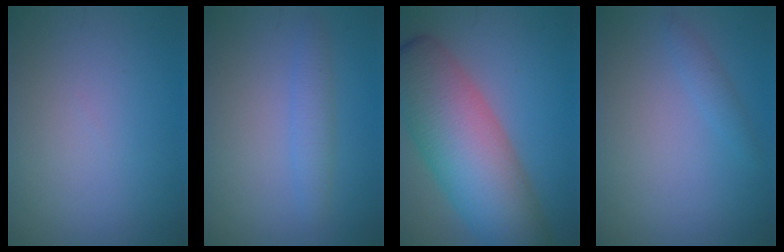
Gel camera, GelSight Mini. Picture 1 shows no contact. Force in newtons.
{"total": 1.9, "press": 1.9, "slide": 0.1}
{"total": 11.7, "press": 11.7, "slide": 0.4}
{"total": 1.1, "press": 1.1, "slide": 0.1}